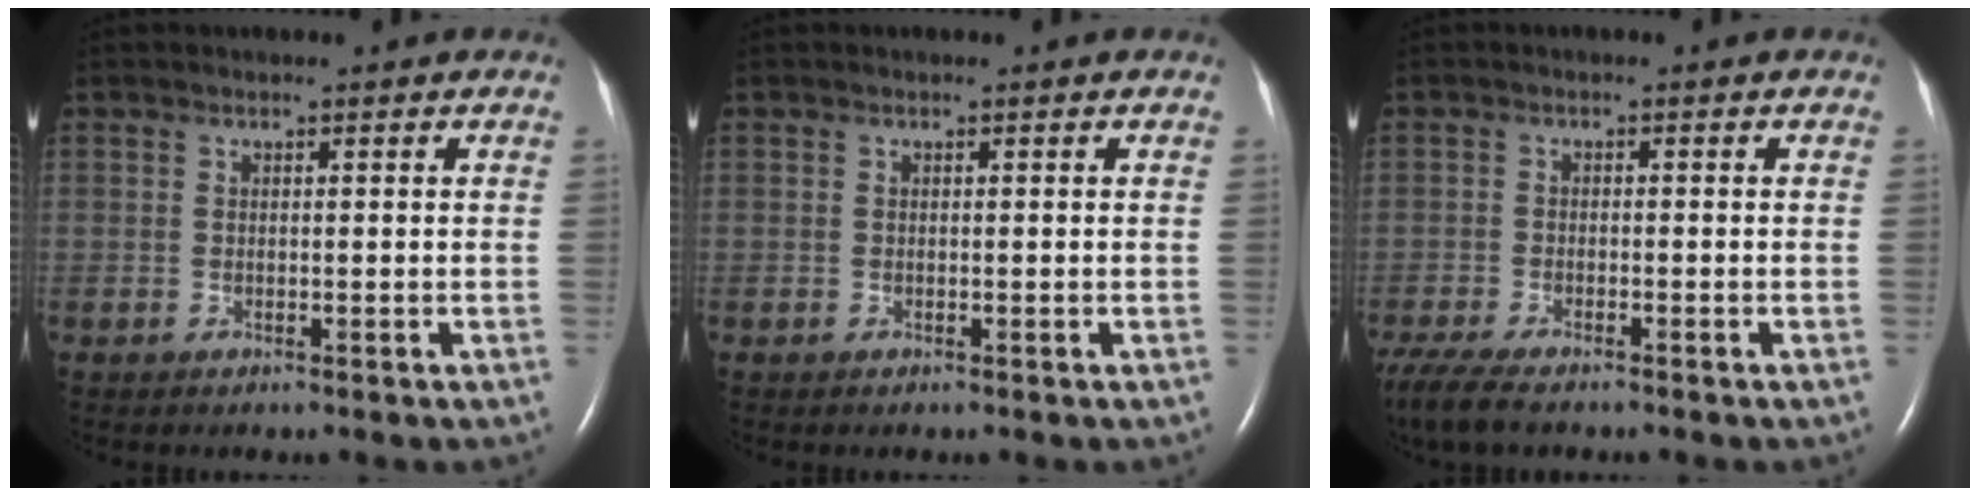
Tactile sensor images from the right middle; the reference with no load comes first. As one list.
[{"total": 0.0}, {"total": 7.7, "force": [-6.1, 1.8, 4.3], "torque": [-0.081, -0.019, -0.104]}]